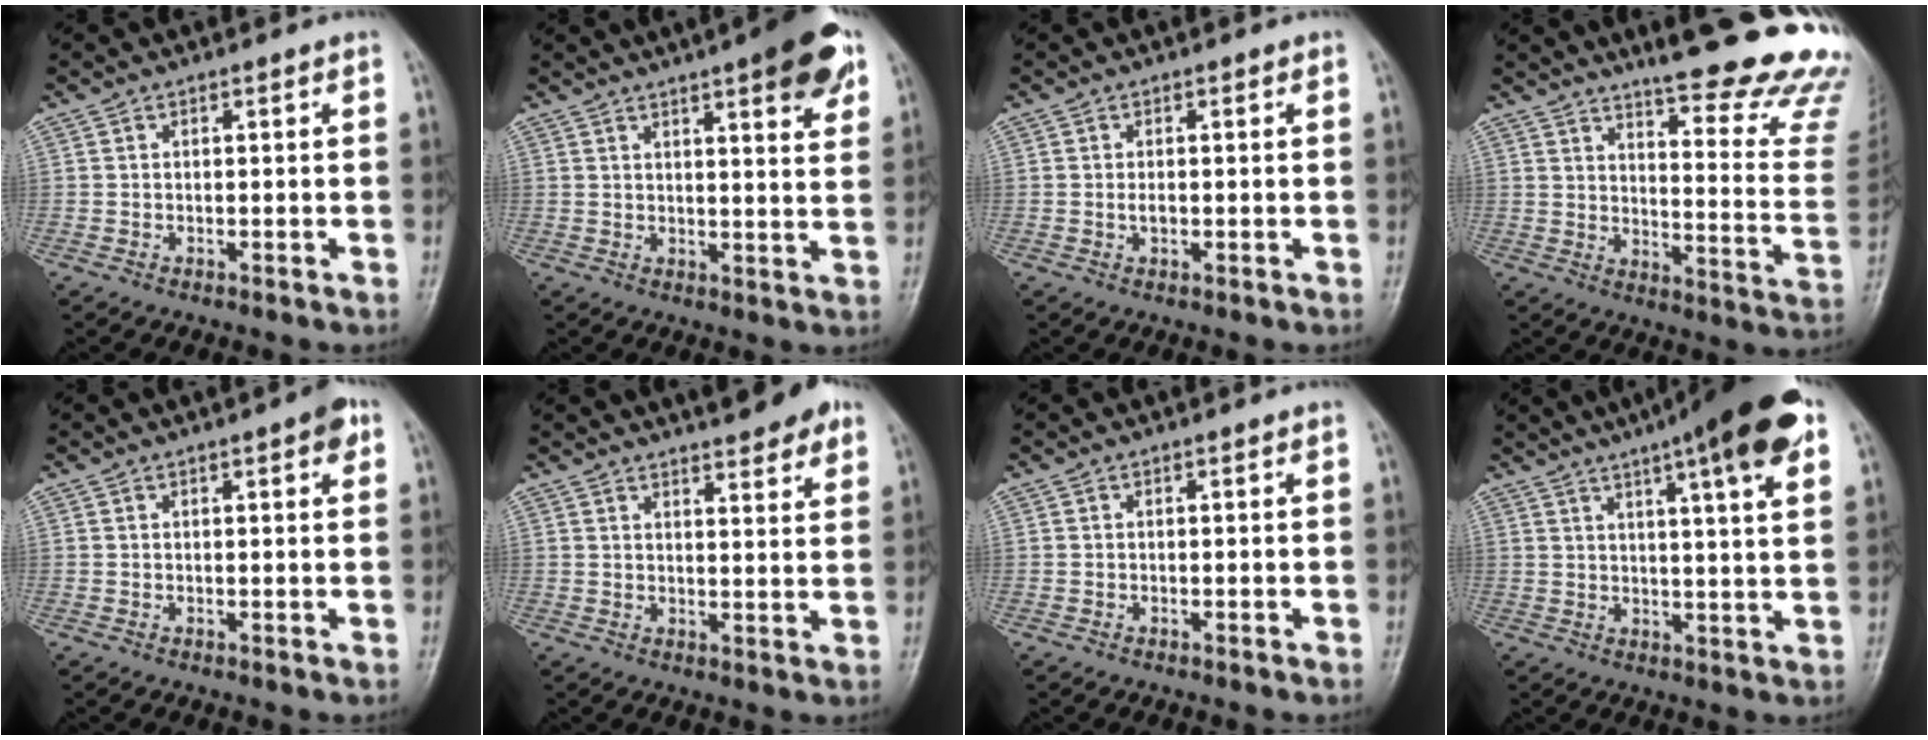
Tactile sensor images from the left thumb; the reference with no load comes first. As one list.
[{"total": 11.6, "force": [6.5, 2.8, 9.2], "torque": [-0.100, -0.023, 0.080]}, {"total": 1.2, "force": [0.0, 0.7, 1.0], "torque": [-0.015, -0.001, -0.001]}, {"total": 25.4, "force": [20.8, 3.8, 14.2], "torque": [-0.153, -0.161, 0.252]}, {"total": 3.1, "force": [1.5, 0.9, 2.6], "torque": [-0.026, -0.001, 0.015]}, {"total": 12.1, "force": [9.2, 3.3, 7.1], "torque": [-0.071, -0.030, 0.107]}, {"total": 0.0}, {"total": 17.2, "force": [9.6, 2.9, 13.9], "torque": [-0.189, -0.010, 0.128]}]